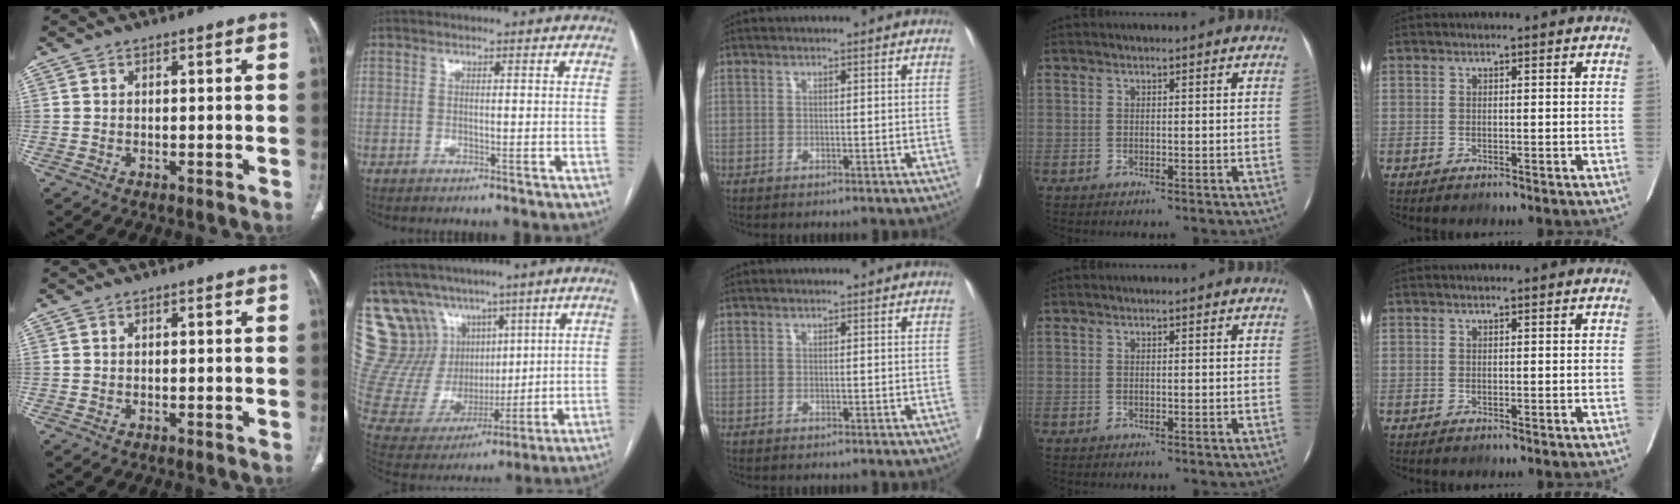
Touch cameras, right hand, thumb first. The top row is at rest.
{"index": {"total": 17.9, "force": [11.0, 12.6, 6.1], "torque": [-0.133, 0.055, 0.230]}}